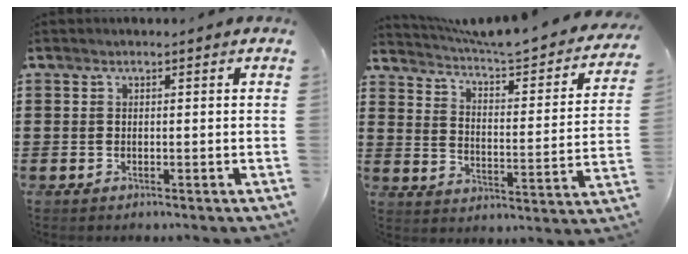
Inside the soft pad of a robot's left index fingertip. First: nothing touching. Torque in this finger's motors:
{"motor_torque": [2.14, 0.00, 0.49, 0.12]}